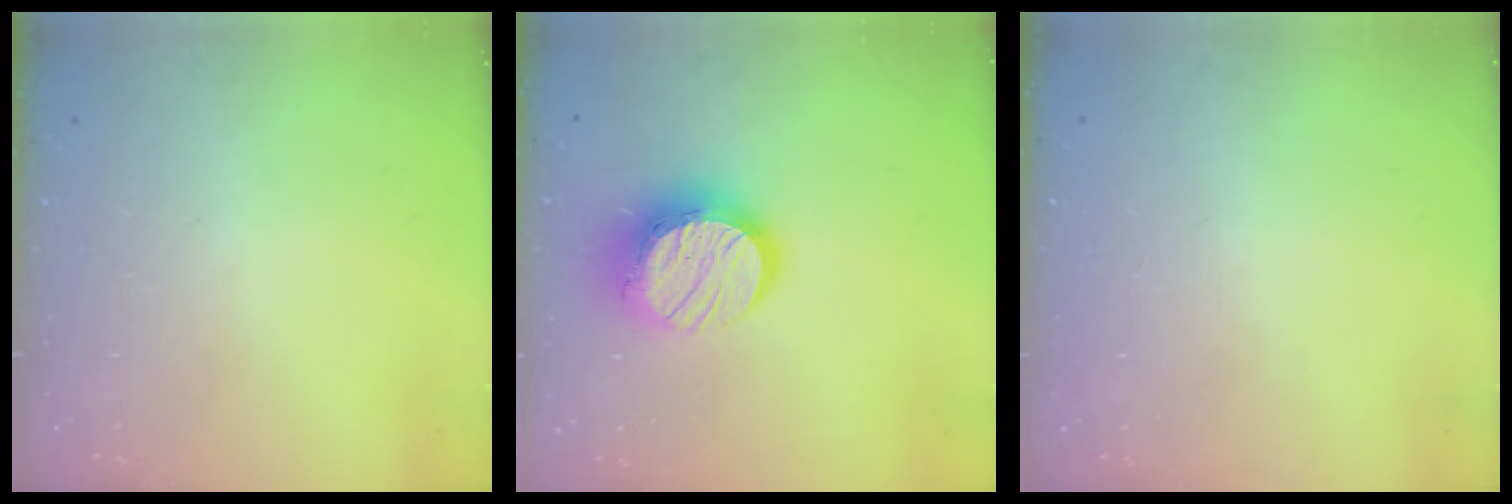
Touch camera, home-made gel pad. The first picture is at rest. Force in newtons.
{"total": 14.8, "press": 14.7, "slide": 1.1}
{"total": 0.6, "press": 0.5, "slide": 0.1}